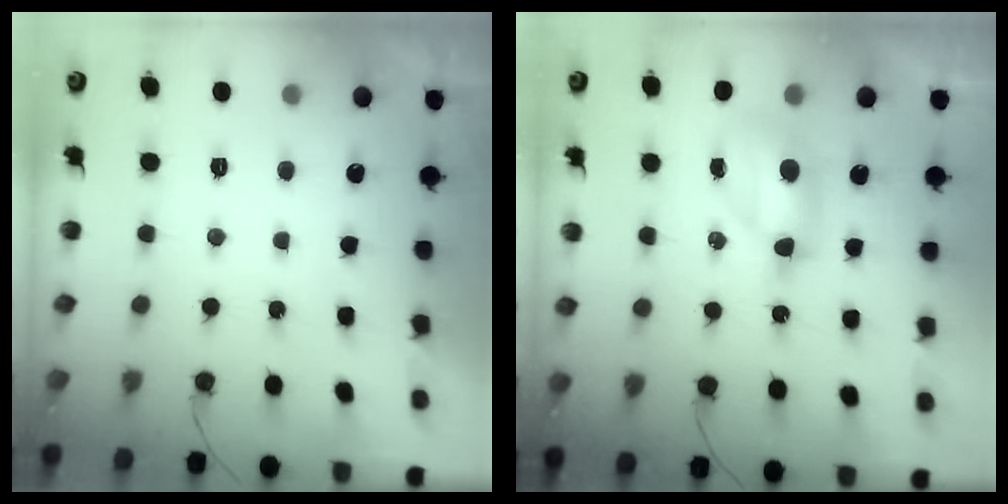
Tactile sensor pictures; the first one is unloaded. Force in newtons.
{"total": 9.4, "press": 9.4, "slide": 1.2}